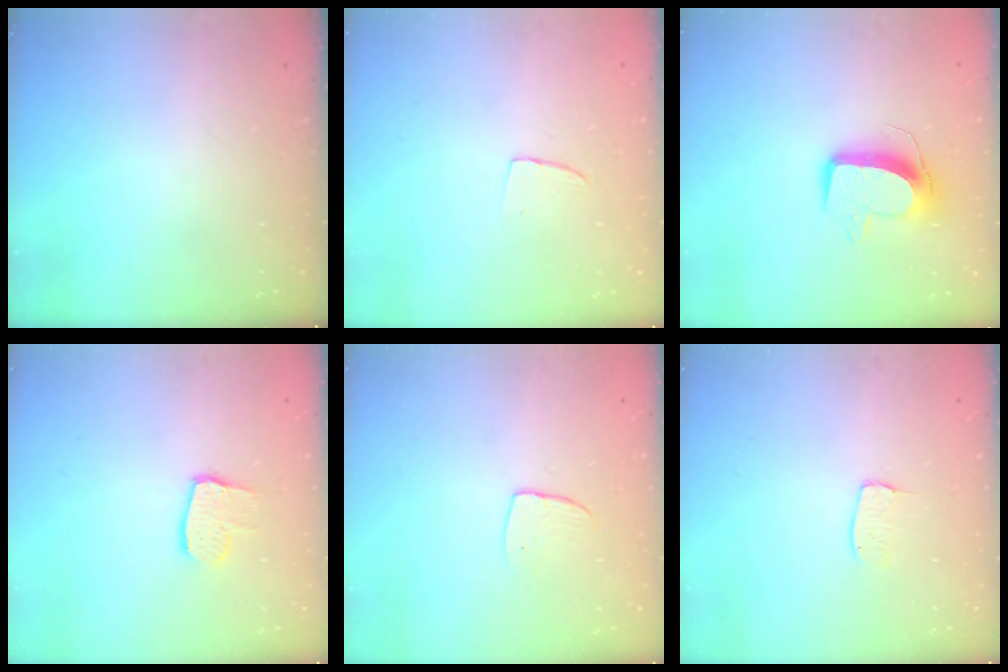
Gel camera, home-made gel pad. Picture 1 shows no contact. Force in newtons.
{"total": 2.9, "press": 2.9, "slide": 0.2}
{"total": 11.0, "press": 10.9, "slide": 0.7}
{"total": 8.3, "press": 8.3, "slide": 0.7}
{"total": 6.5, "press": 6.5, "slide": 0.5}
{"total": 3.8, "press": 3.8, "slide": 0.2}